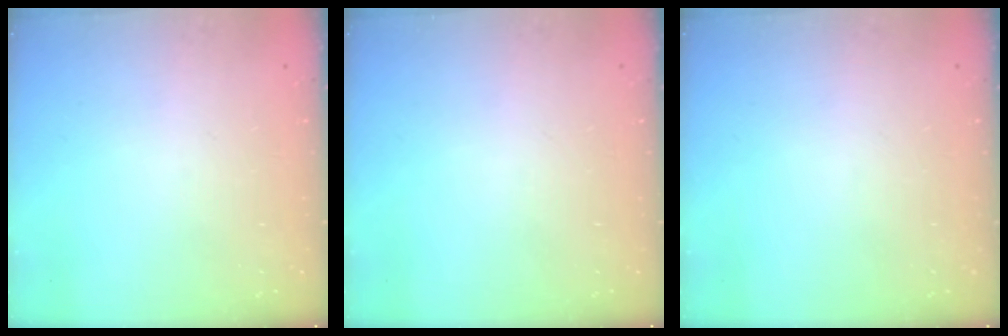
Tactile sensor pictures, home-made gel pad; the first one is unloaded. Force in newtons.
{"total": 0.0}
{"total": 0.0}